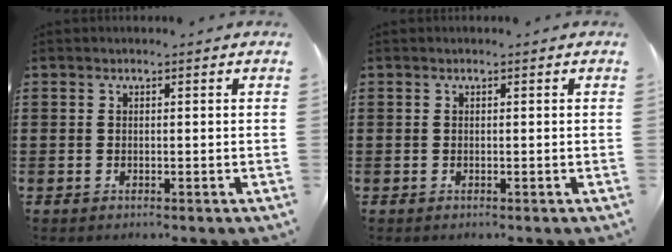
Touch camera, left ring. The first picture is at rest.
{"total": 0.0}